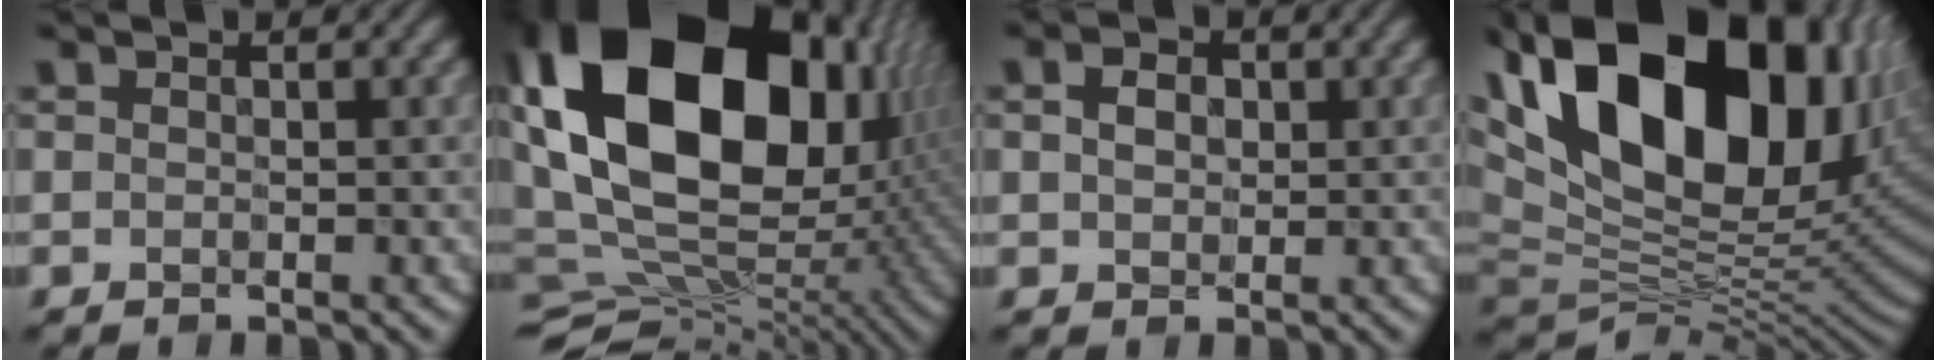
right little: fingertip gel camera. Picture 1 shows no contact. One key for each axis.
{"total": 21.8, "fx": 6.1, "fy": 14.1, "fz": 15.5, "tx": -0.330, "ty": 0.020, "tz": 0.113}
{"total": 2.1, "fx": 0.1, "fy": 1.6, "fz": 1.3, "tx": -0.030, "ty": 0.003, "tz": 0.001}
{"total": 20.9, "fx": 7.7, "fy": 12.5, "fz": 14.9, "tx": -0.260, "ty": 0.023, "tz": 0.143}